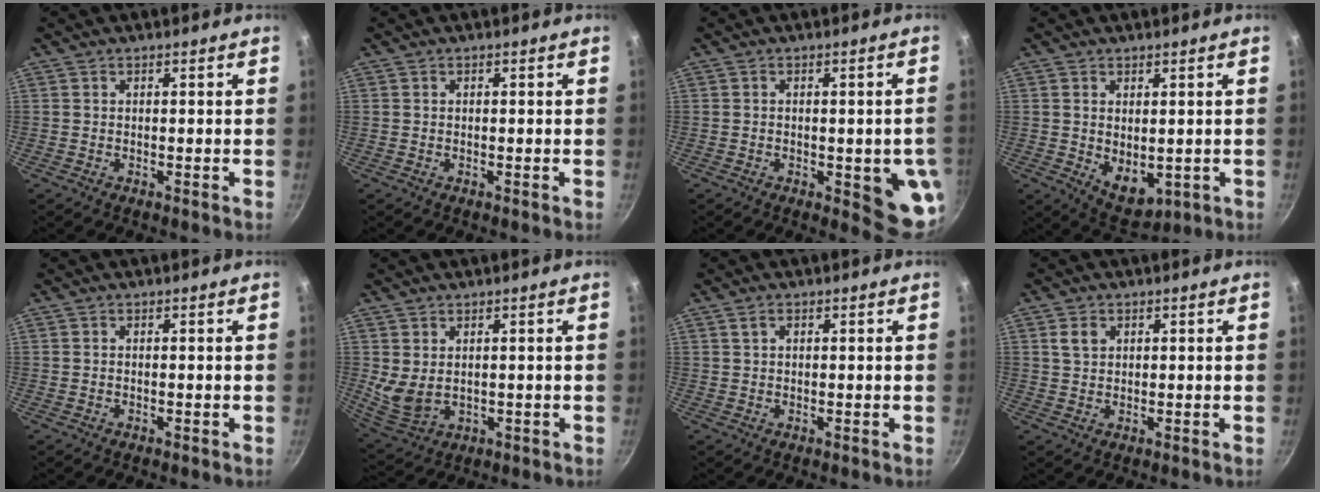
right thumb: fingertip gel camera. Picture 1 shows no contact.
{"total": 0.0}
{"total": 9.9, "force": [-1.8, 3.8, 9.0], "torque": [-0.075, -0.005, -0.021]}
{"total": 7.2, "force": [0.1, 4.5, 5.6], "torque": [-0.072, -0.019, 0.019]}
{"total": 0.0}
{"total": 6.1, "force": [1.4, 4.1, 4.3], "torque": [-0.076, -0.023, 0.044]}
{"total": 1.4, "force": [0.7, 0.9, 0.9], "torque": [-0.013, 0.002, 0.013]}
{"total": 2.9, "force": [1.1, 2.3, 1.5], "torque": [-0.017, 0.001, 0.021]}